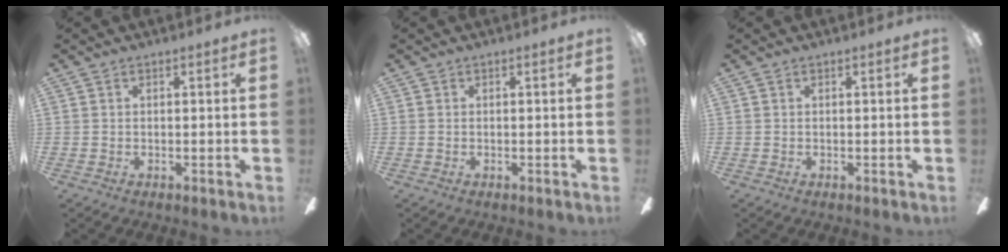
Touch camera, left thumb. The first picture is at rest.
{"total": 0.0}
{"total": 0.0}